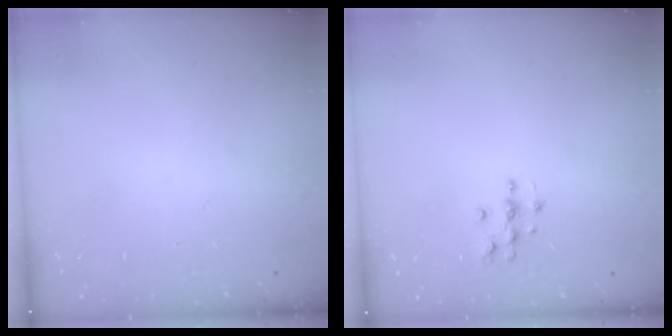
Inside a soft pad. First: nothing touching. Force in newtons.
{"total": 3.6, "press": 3.6, "slide": 0.5}